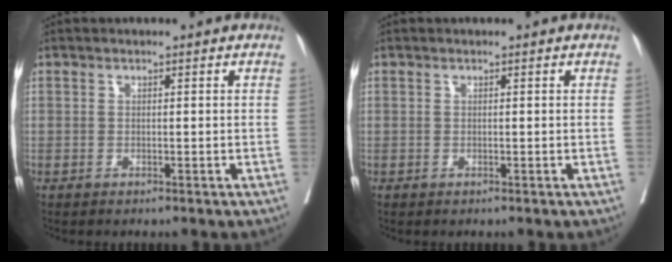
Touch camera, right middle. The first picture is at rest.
{"total": 0.0}